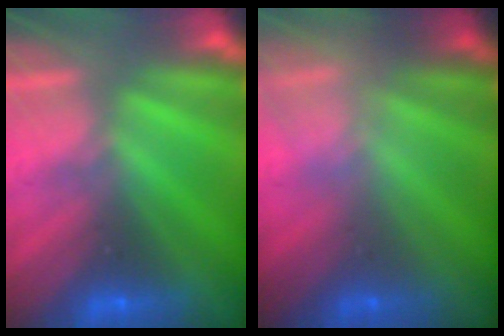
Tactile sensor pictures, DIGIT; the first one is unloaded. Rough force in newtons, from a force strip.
{"total": 2.3}